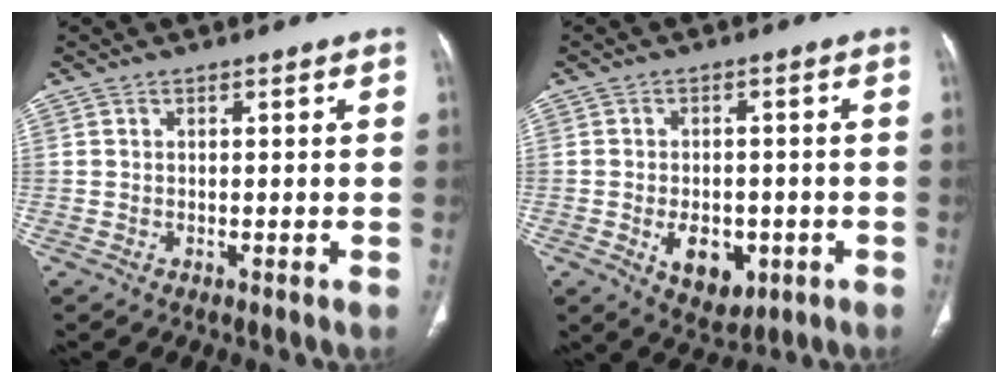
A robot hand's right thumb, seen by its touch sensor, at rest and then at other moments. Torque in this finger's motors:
{"motor_torque": [-0.13, 0.42, -0.13, -0.10, -0.01]}